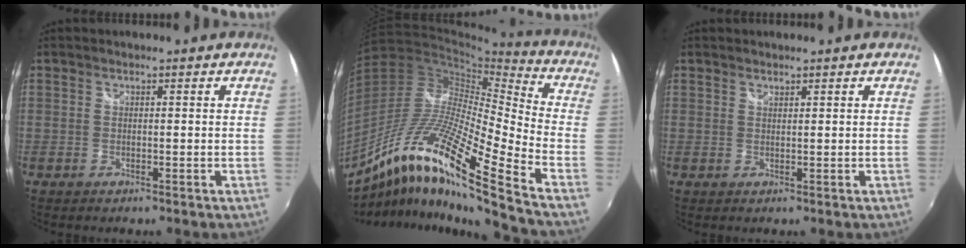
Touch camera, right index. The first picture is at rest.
{"total": 20.2, "force": [-13.4, 1.0, 15.1], "torque": [-0.267, -0.024, -0.267]}
{"total": 0.7, "force": [0.7, 0.1, 0.0], "torque": [0.001, 0.000, 0.012]}